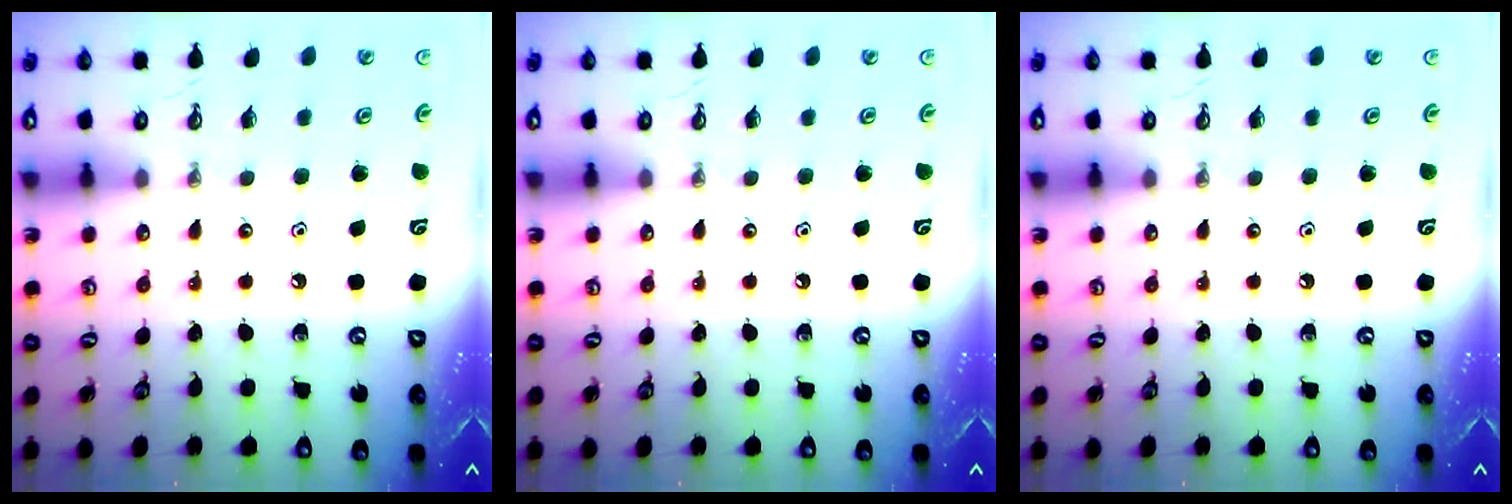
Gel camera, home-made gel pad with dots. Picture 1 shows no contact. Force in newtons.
{"total": 0.0}
{"total": 0.0}